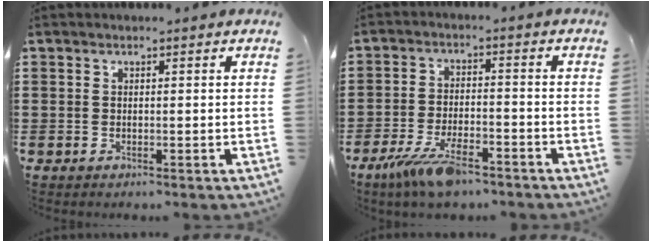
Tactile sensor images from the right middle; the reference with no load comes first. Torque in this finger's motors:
{"motor_torque": [0.75, 0.59, 0.19, 0.14]}